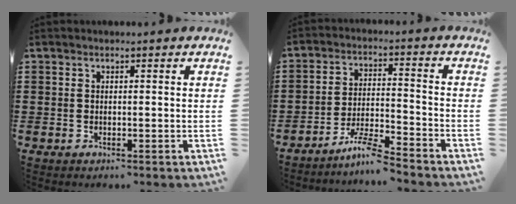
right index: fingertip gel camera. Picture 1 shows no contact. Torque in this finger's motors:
{"motor_torque": [0.73, 0.56, 0.00, -0.01]}